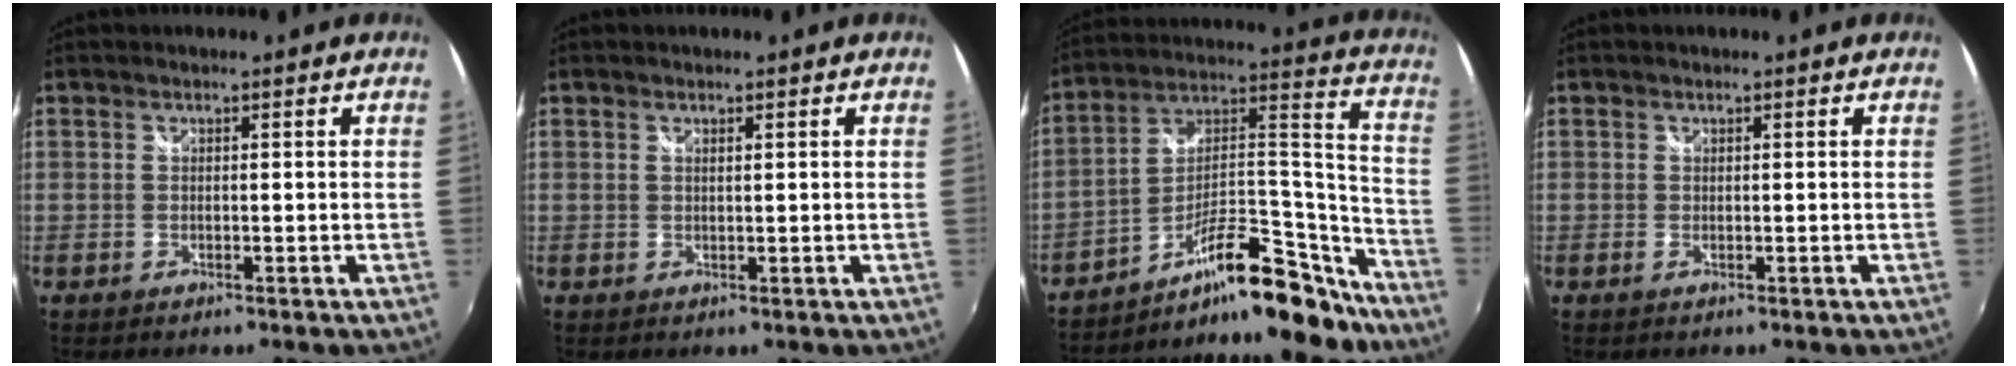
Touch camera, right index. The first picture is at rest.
{"total": 0.6, "force": [0.4, 0.1, 0.4], "torque": [-0.008, 0.001, 0.007]}
{"total": 20.2, "force": [-15.8, 6.8, 10.6], "torque": [-0.150, 0.054, -0.230]}
{"total": 0.0}